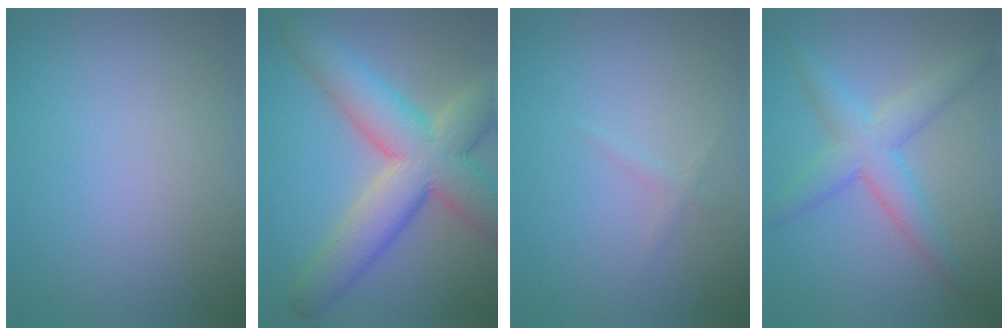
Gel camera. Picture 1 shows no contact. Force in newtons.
{"total": 10.2, "press": 10.2, "slide": 0.7}
{"total": 0.7, "press": 0.7, "slide": 0.0}
{"total": 4.4, "press": 4.4, "slide": 0.2}